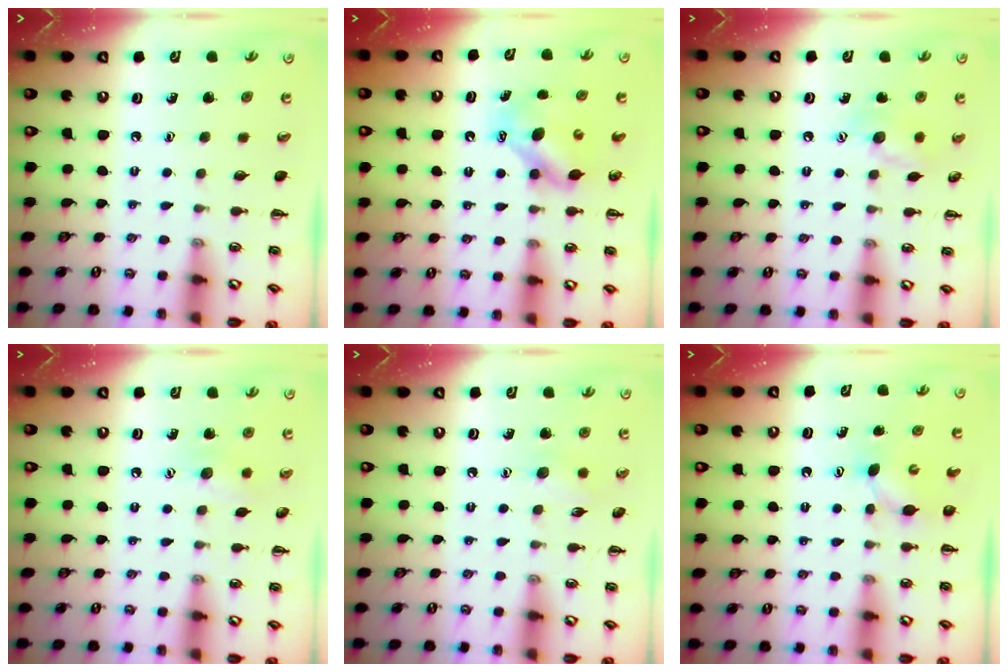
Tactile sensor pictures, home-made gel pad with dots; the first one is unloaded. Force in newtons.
{"total": 7.6, "press": 7.6, "slide": 1.0}
{"total": 9.1, "press": 9.0, "slide": 1.5}
{"total": 6.9, "press": 6.7, "slide": 1.5}
{"total": 6.4, "press": 6.2, "slide": 1.6}
{"total": 4.4, "press": 4.3, "slide": 1.1}